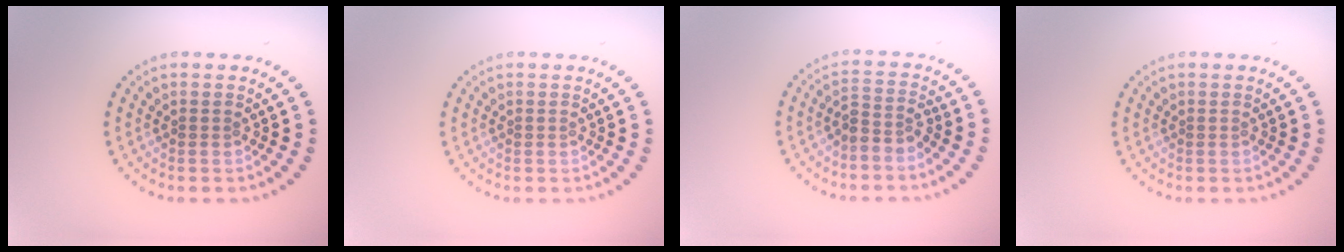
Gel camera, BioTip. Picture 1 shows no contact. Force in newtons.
{"total": 0.0}
{"total": 2.2, "press": 1.7, "slide": 1.4}
{"total": 0.0}